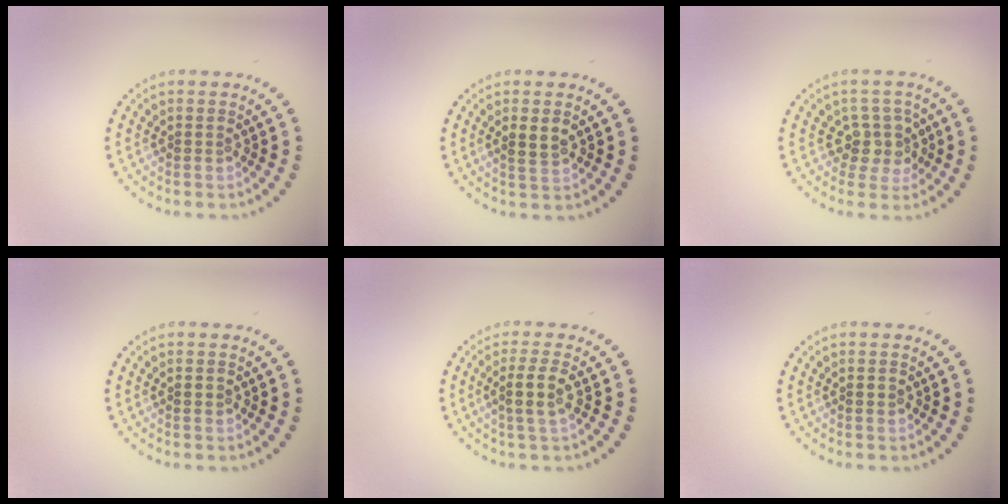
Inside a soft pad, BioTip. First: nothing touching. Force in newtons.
{"total": 1.8, "press": 1.8, "slide": 0.5}
{"total": 2.9, "press": 2.4, "slide": 1.7}
{"total": 1.0, "press": 0.9, "slide": 0.1}
{"total": 2.5, "press": 2.2, "slide": 1.2}
{"total": 1.0, "press": 0.9, "slide": 0.1}